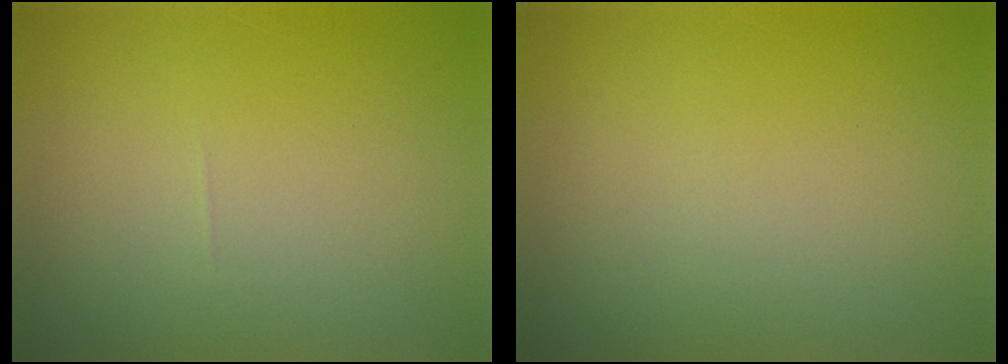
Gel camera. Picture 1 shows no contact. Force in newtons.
{"total": 0.0}